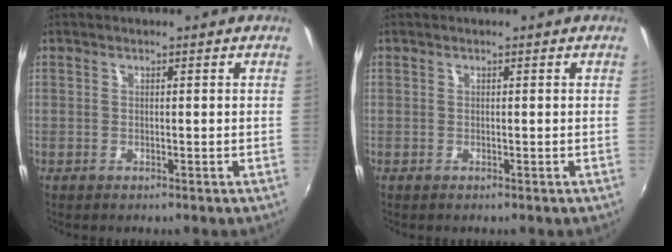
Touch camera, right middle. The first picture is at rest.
{"total": 0.0}